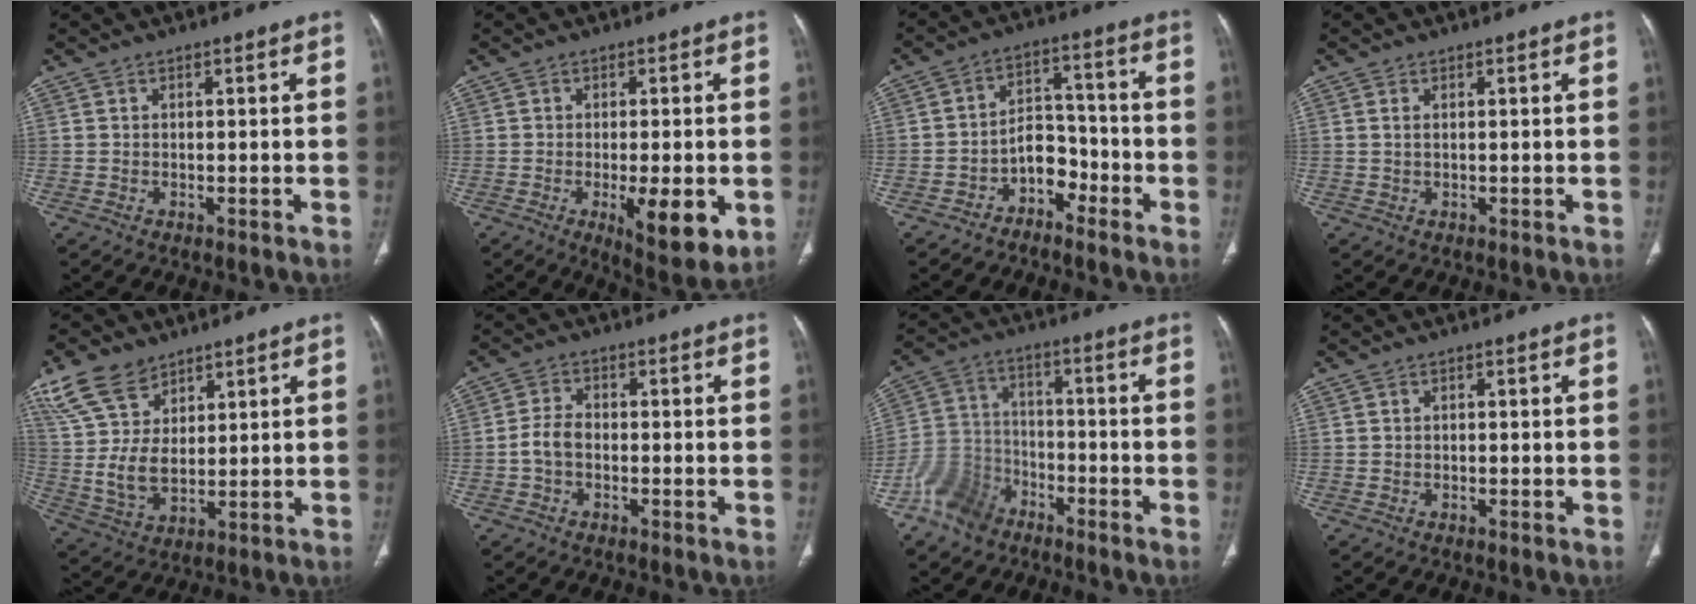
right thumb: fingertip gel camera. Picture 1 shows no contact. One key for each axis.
{"total": 10.1, "fx": -2.7, "fy": 3.2, "fz": 9.2, "tx": -0.122, "ty": -0.021, "tz": -0.033}
{"total": 6.4, "fx": -4.0, "fy": 4.3, "fz": 2.4, "tx": -0.010, "ty": 0.059, "tz": -0.073}
{"total": 0.8, "fx": 0.3, "fy": 0.3, "fz": 0.7, "tx": -0.019, "ty": 0.004, "tz": 0.008}
{"total": 12.8, "fx": 7.7, "fy": 7.4, "fz": 7.0, "tx": -0.121, "ty": -0.030, "tz": 0.166}
{"total": 3.7, "fx": -1.0, "fy": 2.4, "fz": 2.6, "tx": -0.052, "ty": 0.014, "tz": -0.024}
{"total": 10.1, "fx": -6.6, "fy": 6.9, "fz": 3.3, "tx": -0.056, "ty": 0.044, "tz": -0.132}
{"total": 0.0}